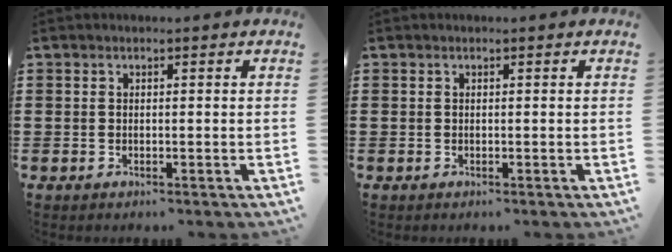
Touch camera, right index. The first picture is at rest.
{"total": 0.0}